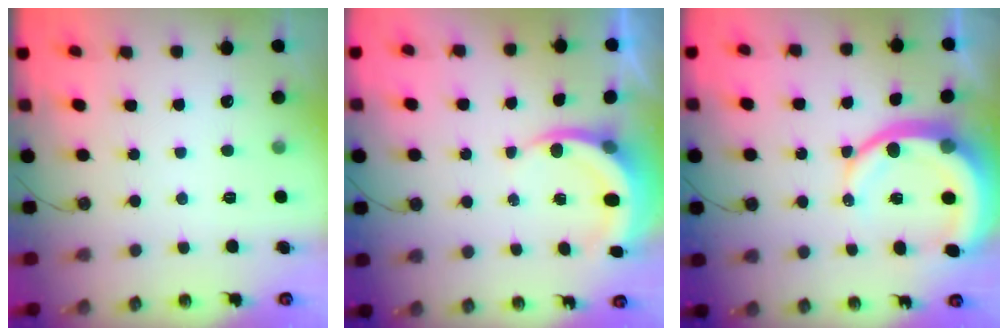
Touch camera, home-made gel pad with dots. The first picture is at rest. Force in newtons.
{"total": 5.3, "press": 5.3, "slide": 0.4}
{"total": 12.9, "press": 12.8, "slide": 1.6}